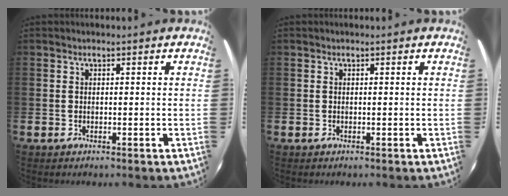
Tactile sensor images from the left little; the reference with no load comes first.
{"total": 0.0}